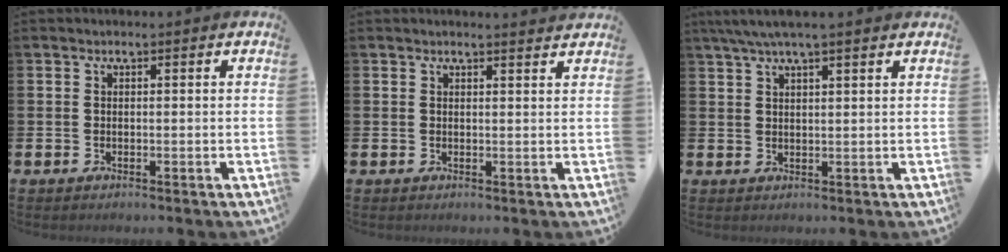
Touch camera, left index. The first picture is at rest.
{"total": 1.3, "force": [1.3, -0.1, 0.0], "torque": [0.015, -0.012, 0.020]}
{"total": 4.2, "force": [3.4, 0.4, 2.4], "torque": [-0.051, -0.002, 0.062]}